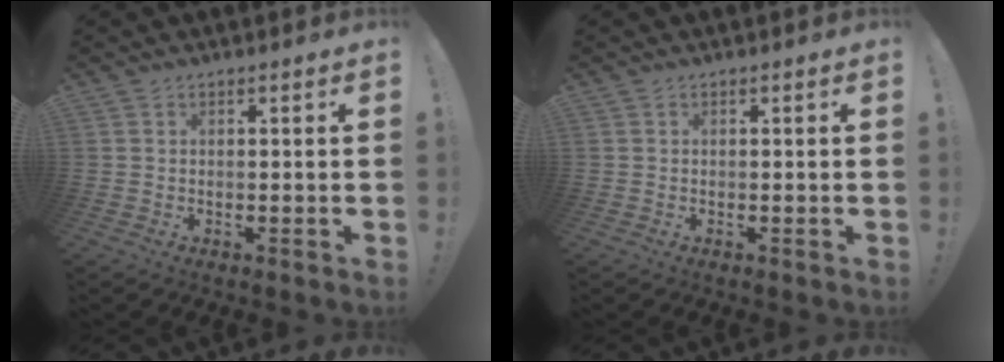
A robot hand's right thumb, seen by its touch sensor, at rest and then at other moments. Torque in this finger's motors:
{"motor_torque": [-0.08, -0.22, 0.11, -0.12, -0.01]}